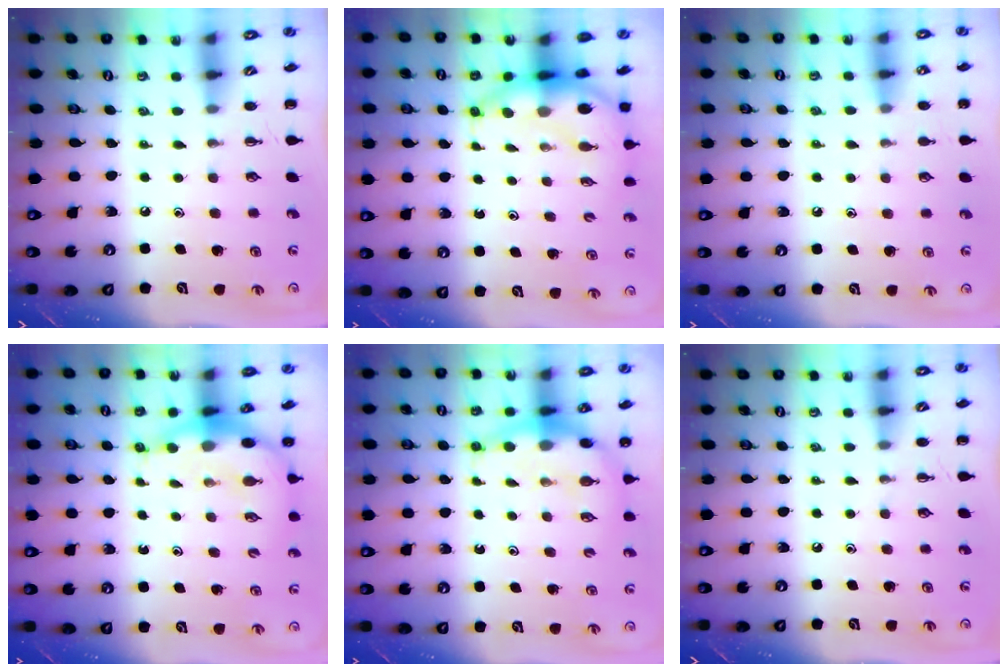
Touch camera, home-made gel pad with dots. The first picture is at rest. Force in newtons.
{"total": 6.7, "press": 6.5, "slide": 1.5}
{"total": 6.2, "press": 5.8, "slide": 2.2}
{"total": 6.7, "press": 6.6, "slide": 1.6}
{"total": 7.2, "press": 7.2, "slide": 1.1}
{"total": 0.0}